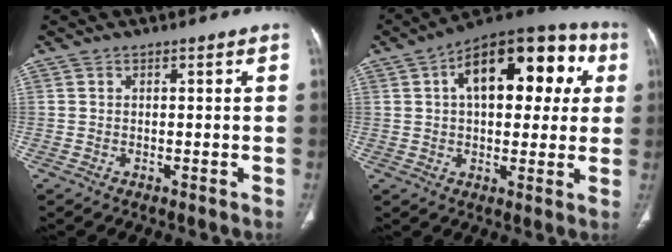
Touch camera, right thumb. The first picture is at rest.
{"total": 21.6, "force": [6.1, 11.3, 17.4], "torque": [-0.209, 0.034, 0.082]}